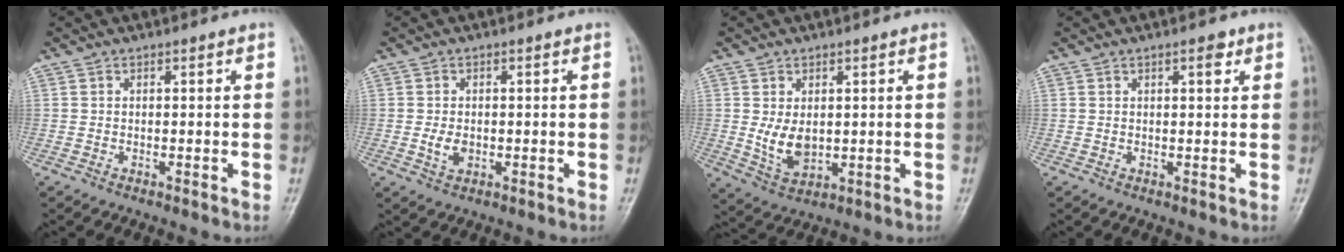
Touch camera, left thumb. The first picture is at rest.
{"total": 3.0, "force": [-0.4, 2.1, 2.1], "torque": [-0.039, -0.002, -0.006]}
{"total": 6.2, "force": [0.5, 4.1, 4.6], "torque": [-0.071, -0.016, 0.024]}
{"total": 2.2, "force": [1.2, 0.8, 1.7], "torque": [-0.018, -0.003, 0.015]}